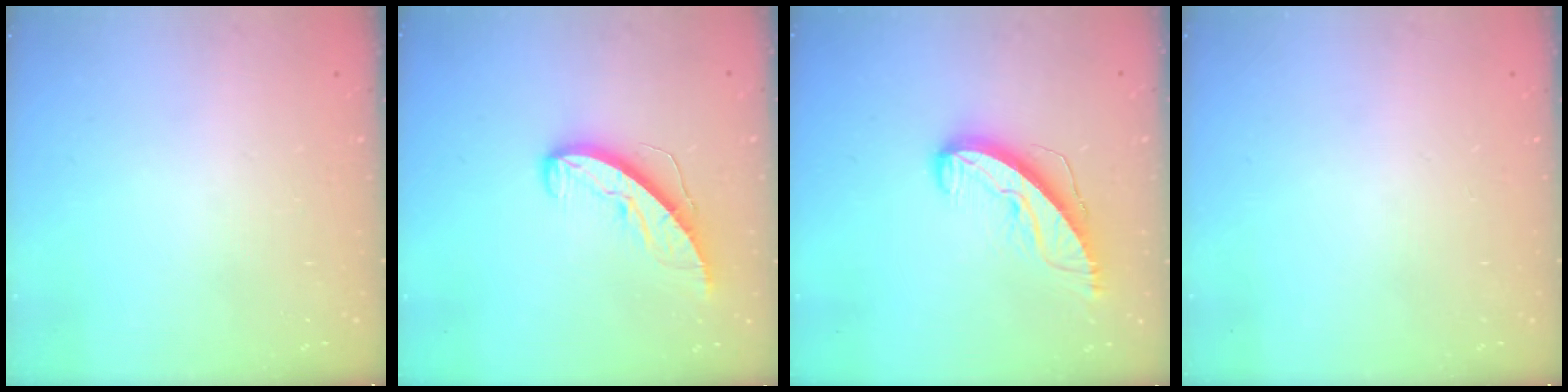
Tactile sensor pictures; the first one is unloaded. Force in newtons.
{"total": 8.5, "press": 8.5, "slide": 0.6}
{"total": 9.8, "press": 9.8, "slide": 0.4}
{"total": 0.0}